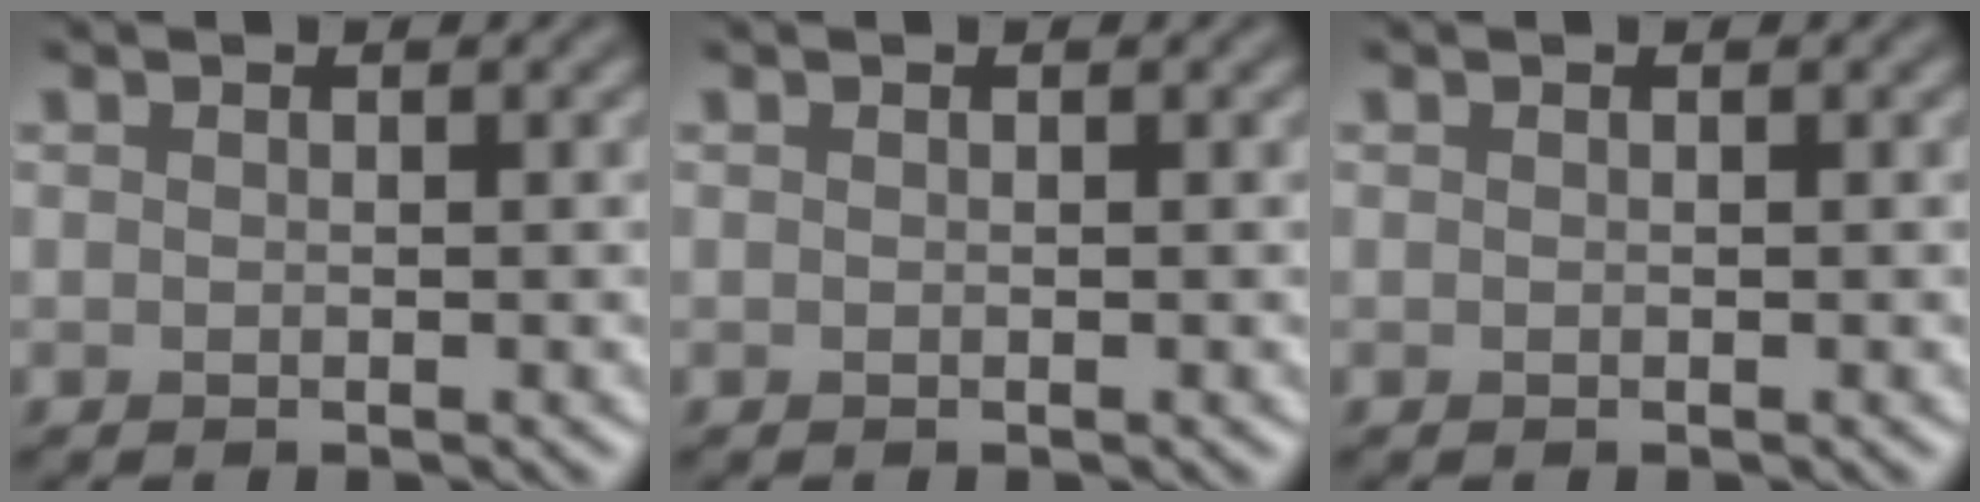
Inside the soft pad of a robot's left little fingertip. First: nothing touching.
{"total": 0.0}
{"total": 0.0}